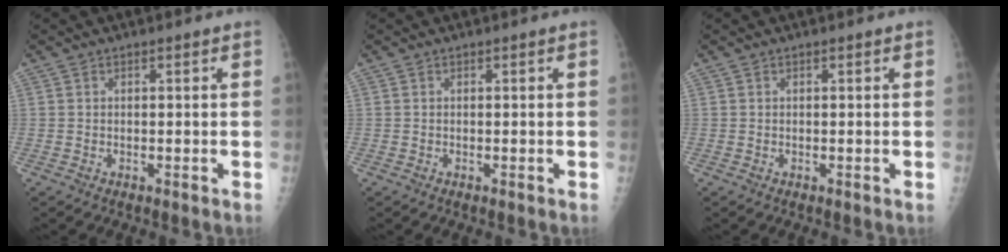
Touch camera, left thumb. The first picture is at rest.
{"total": 0.0}
{"total": 0.0}